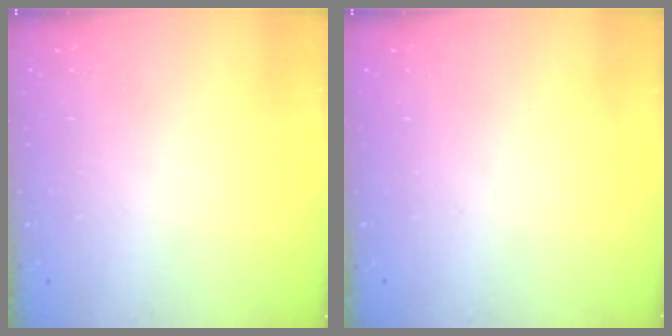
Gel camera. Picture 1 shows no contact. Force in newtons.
{"total": 0.0}